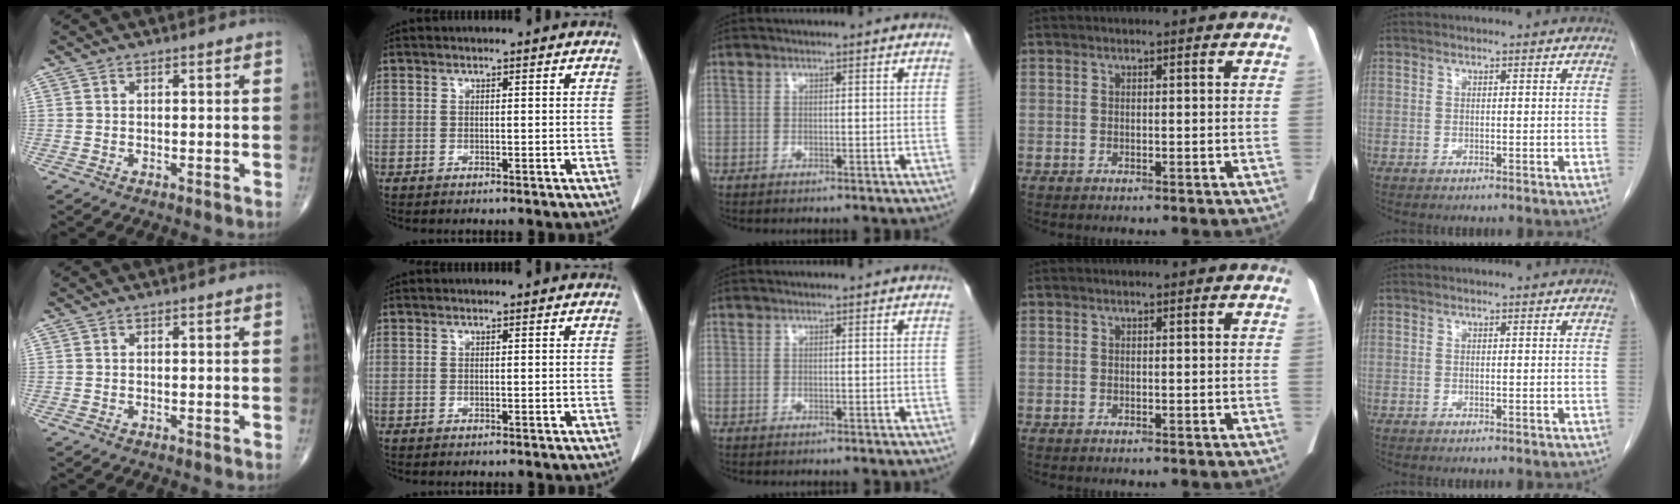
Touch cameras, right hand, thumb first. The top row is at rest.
{}